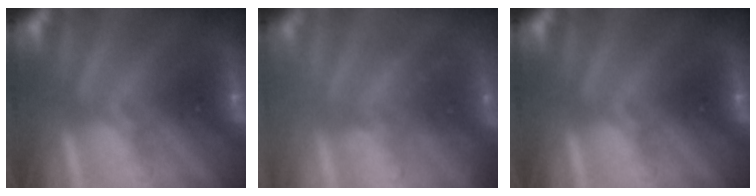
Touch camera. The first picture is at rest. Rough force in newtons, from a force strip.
{"total": 2.3}
{"total": 0.0}